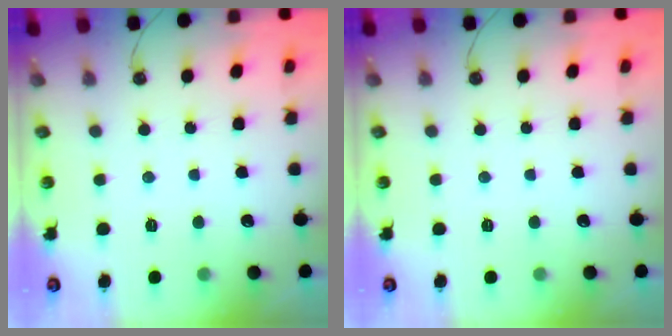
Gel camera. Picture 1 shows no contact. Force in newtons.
{"total": 0.0}